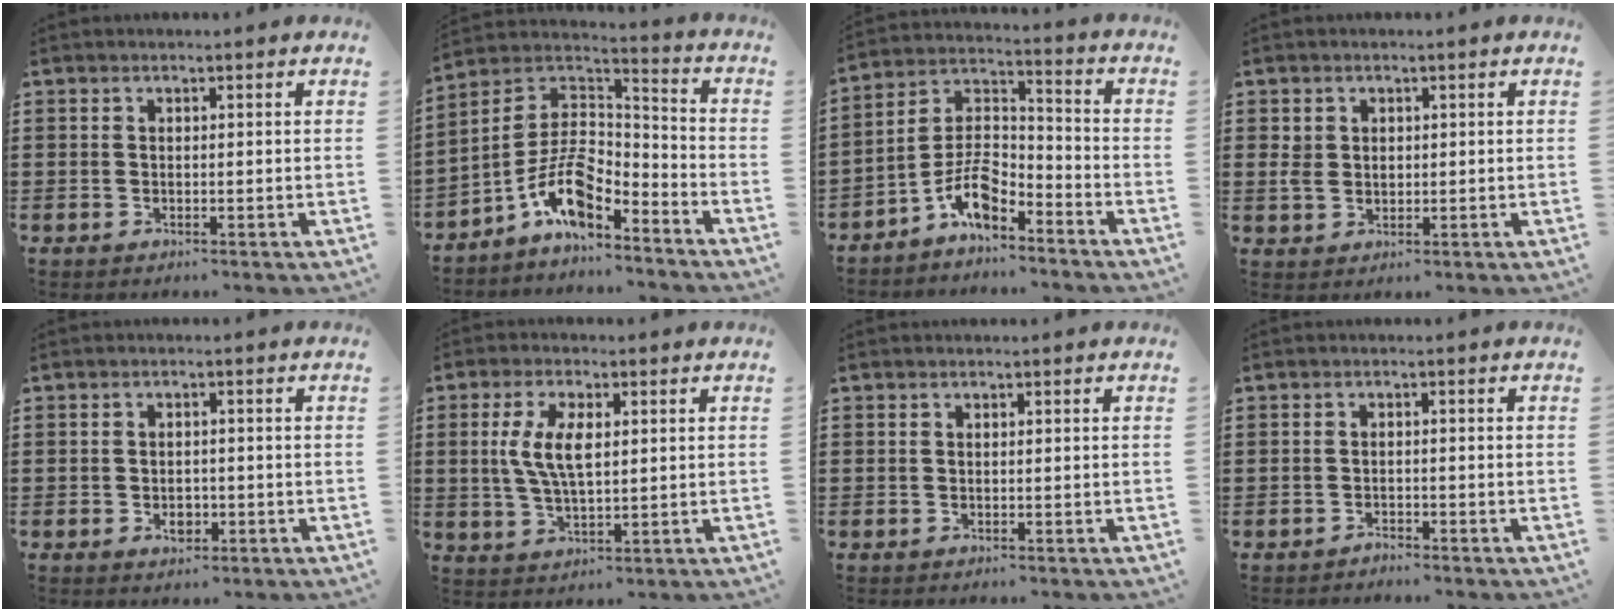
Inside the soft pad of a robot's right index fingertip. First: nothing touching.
{"total": 10.1, "force": [-6.6, 4.1, 6.5], "torque": [-0.146, 0.000, -0.134]}
{"total": 7.9, "force": [-5.6, 3.2, 4.5], "torque": [-0.104, -0.005, -0.113]}
{"total": 2.4, "force": [0.6, 2.1, 1.0], "torque": [-0.027, 0.009, 0.011]}
{"total": 2.6, "force": [-0.8, 1.7, 1.8], "torque": [-0.027, -0.002, -0.016]}
{"total": 6.6, "force": [1.0, 2.7, 5.9], "torque": [-0.132, 0.005, 0.012]}
{"total": 0.0}
{"total": 1.2, "force": [-1.2, 0.1, -0.2], "torque": [-0.001, 0.005, -0.027]}